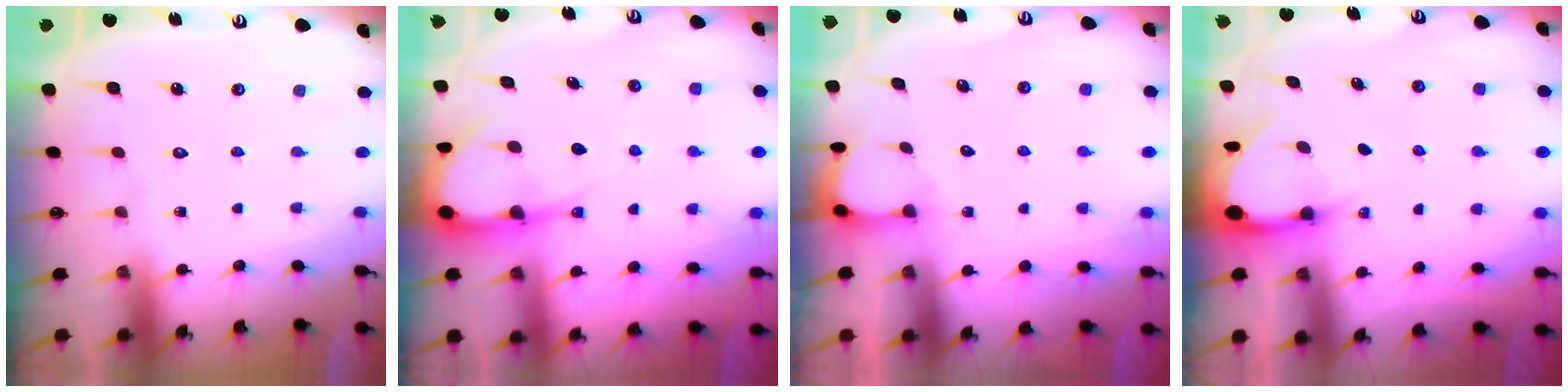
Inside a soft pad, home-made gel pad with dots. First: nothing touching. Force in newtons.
{"total": 7.7, "press": 7.6, "slide": 0.9}
{"total": 2.1, "press": 2.1, "slide": 0.3}
{"total": 3.6, "press": 3.6, "slide": 0.3}